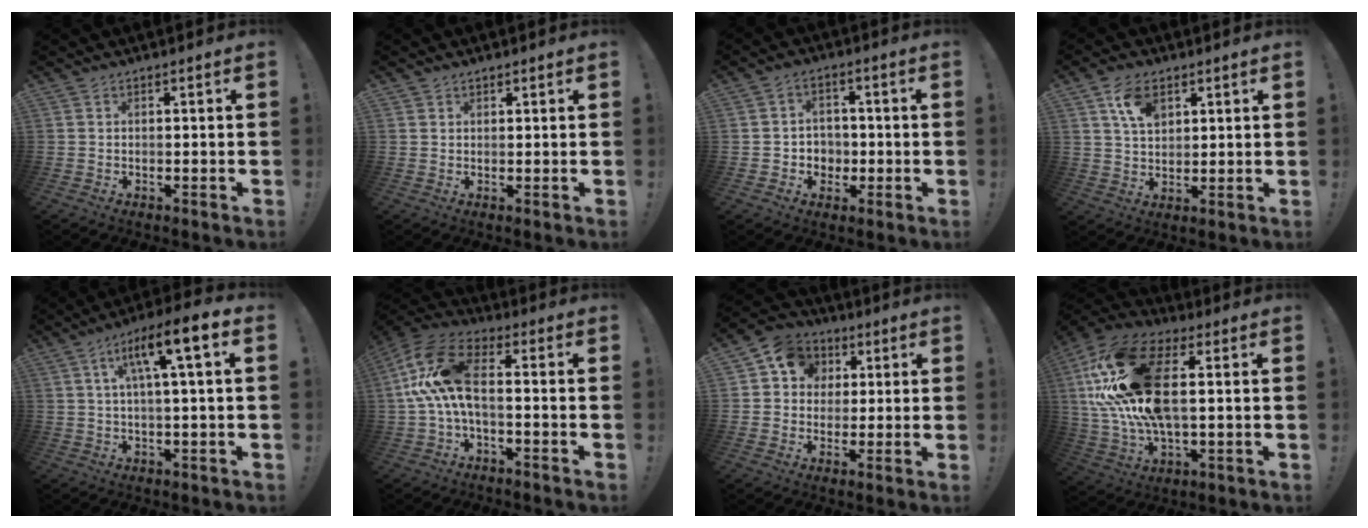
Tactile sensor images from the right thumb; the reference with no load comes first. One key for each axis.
{"total": 1.2, "fx": 1.0, "fy": 0.7, "fz": 0.0, "tx": 0.001, "ty": -0.004, "tz": 0.019}
{"total": 5.6, "fx": 0.0, "fy": 5.5, "fz": 1.4, "tx": -0.023, "ty": -0.003, "tz": 0.004}
{"total": 8.9, "fx": 4.7, "fy": 6.0, "fz": 4.6, "tx": -0.065, "ty": -0.014, "tz": 0.087}
{"total": 11.4, "fx": 3.3, "fy": 1.8, "fz": 10.8, "tx": -0.171, "ty": -0.010, "tz": 0.044}
{"total": 14.0, "fx": 0.3, "fy": 6.7, "fz": 12.3, "tx": -0.245, "ty": 0.009, "tz": 0.009}
{"total": 9.3, "fx": 2.2, "fy": 8.5, "fz": 3.0, "tx": -0.036, "ty": -0.001, "tz": 0.046}
{"total": 25.2, "fx": 4.0, "fy": 13.5, "fz": 20.9, "tx": -0.393, "ty": 0.000, "tz": 0.072}